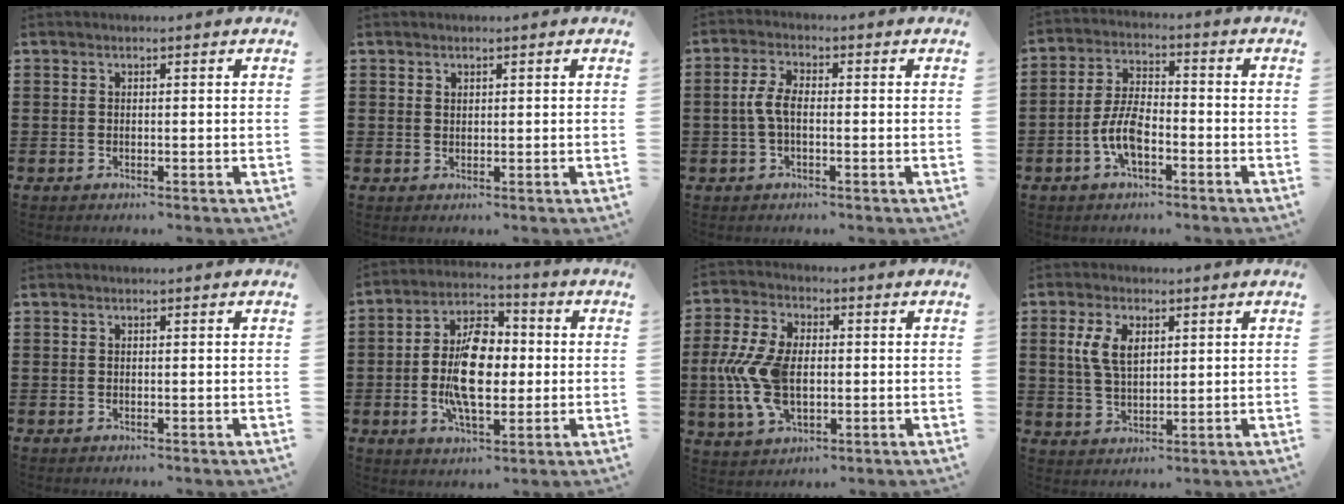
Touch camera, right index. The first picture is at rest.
{"total": 0.9, "force": [0.8, 0.5, 0.1], "torque": [-0.003, 0.002, 0.015]}
{"total": 4.0, "force": [-0.6, 1.8, 3.5], "torque": [-0.094, -0.005, -0.021]}
{"total": 6.9, "force": [-2.6, 3.2, 5.5], "torque": [-0.135, 0.000, -0.057]}
{"total": 0.0}
{"total": 10.6, "force": [-0.8, 5.8, 8.8], "torque": [-0.185, 0.007, -0.022]}
{"total": 10.7, "force": [-0.8, 6.3, 8.6], "torque": [-0.216, -0.005, -0.021]}
{"total": 5.7, "force": [1.7, 3.2, 4.4], "torque": [-0.104, 0.008, 0.027]}